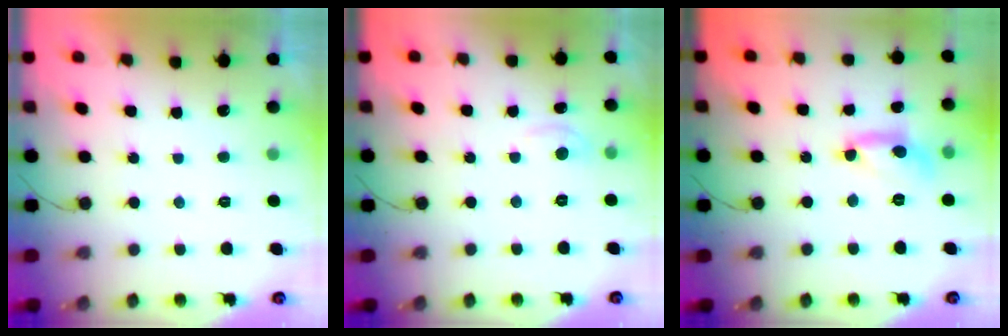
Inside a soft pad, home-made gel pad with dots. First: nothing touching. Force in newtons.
{"total": 3.2, "press": 3.2, "slide": 0.4}
{"total": 9.8, "press": 9.8, "slide": 0.7}